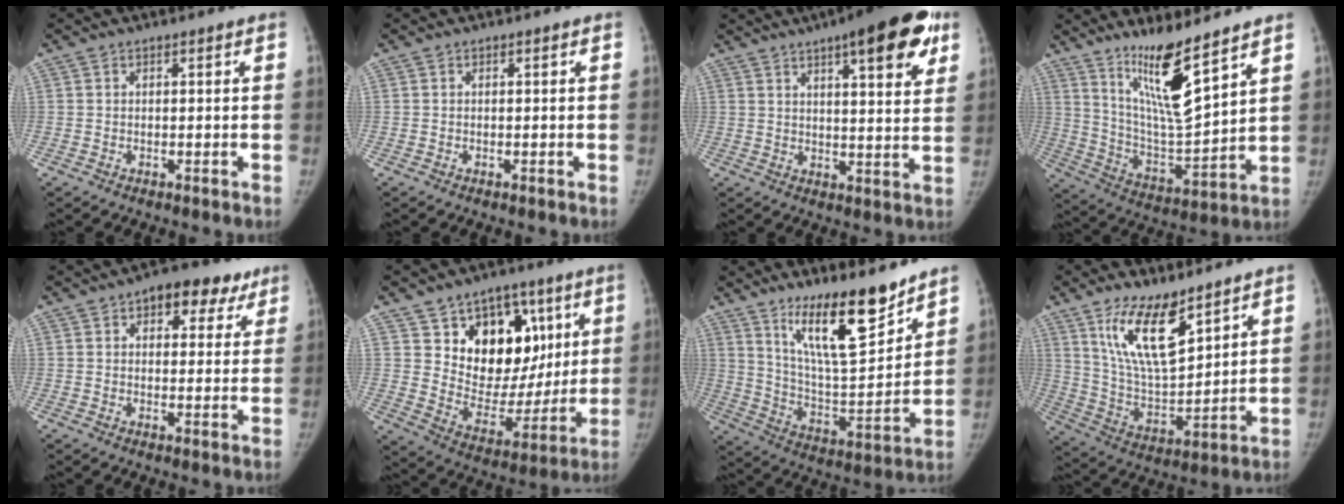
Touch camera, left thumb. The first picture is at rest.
{"total": 0.0}
{"total": 16.3, "force": [8.8, 4.6, 12.9], "torque": [-0.145, -0.026, 0.115]}
{"total": 14.6, "force": [10.0, 2.0, 10.5], "torque": [-0.172, -0.083, 0.196]}
{"total": 10.3, "force": [5.6, 6.1, 6.2], "torque": [-0.030, -0.009, 0.067]}
{"total": 19.6, "force": [7.2, 14.3, 11.3], "torque": [-0.102, -0.024, 0.129]}
{"total": 17.5, "force": [12.4, 4.2, 11.5], "torque": [-0.156, -0.091, 0.221]}
{"total": 14.5, "force": [9.1, 5.2, 10.0], "torque": [-0.155, -0.060, 0.185]}